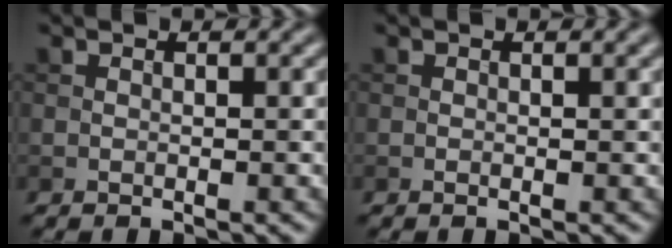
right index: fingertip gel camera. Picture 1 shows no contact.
{"total": 0.7, "force": [0.1, 0.1, 0.7], "torque": [-0.010, -0.001, 0.000]}